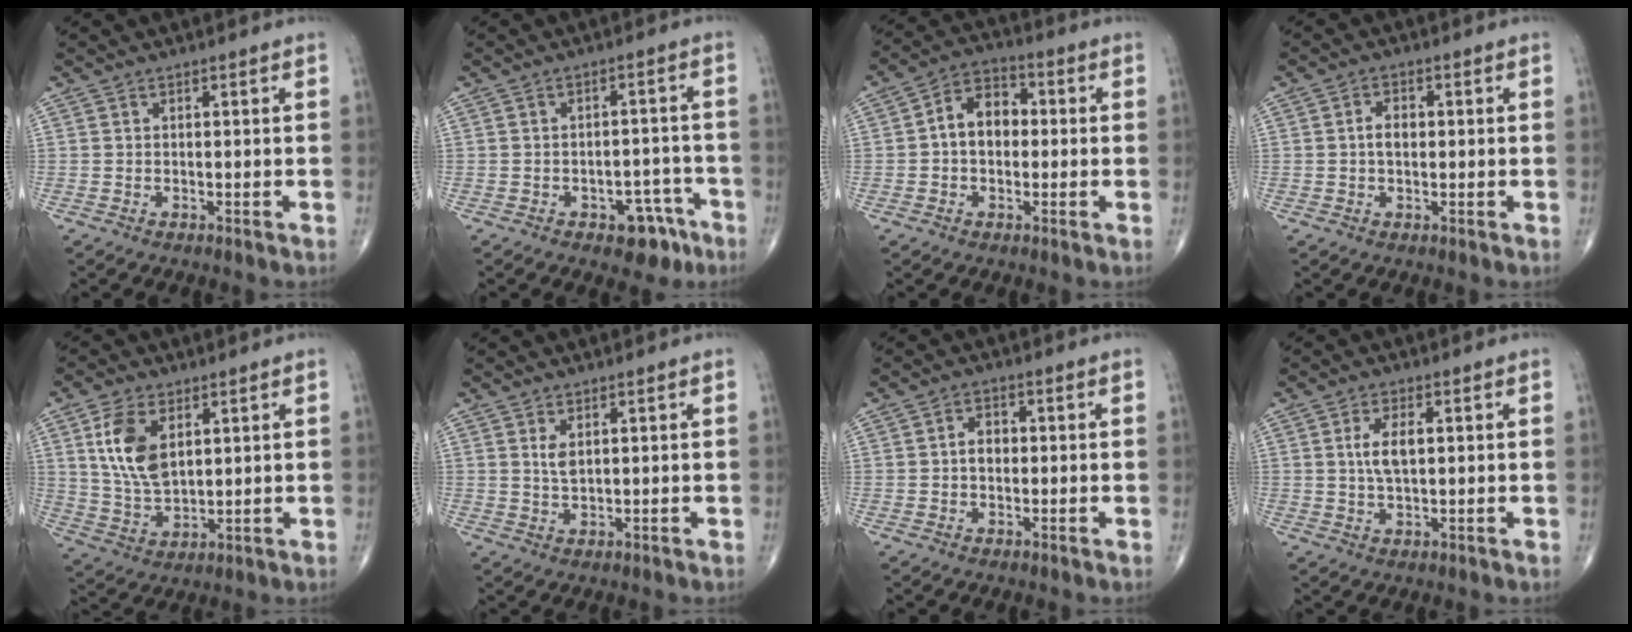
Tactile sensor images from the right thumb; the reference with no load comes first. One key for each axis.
{"total": 6.9, "fx": -4.0, "fy": 4.1, "fz": 3.9, "tx": -0.017, "ty": 0.037, "tz": -0.048}
{"total": 8.3, "fx": 0.2, "fy": 5.9, "fz": 5.9, "tx": -0.077, "ty": 0.027, "tz": -0.007}
{"total": 3.1, "fx": 0.1, "fy": 2.0, "fz": 2.3, "tx": -0.039, "ty": 0.008, "tz": 0.000}
{"total": 10.9, "fx": 3.7, "fy": 6.1, "fz": 8.2, "tx": -0.151, "ty": -0.015, "tz": 0.078}
{"total": 2.4, "fx": 0.9, "fy": 1.1, "fz": 1.9, "tx": -0.035, "ty": -0.005, "tz": 0.024}
{"total": 3.1, "fx": -0.1, "fy": 2.3, "fz": 2.1, "tx": -0.027, "ty": 0.011, "tz": -0.005}
{"total": 5.1, "fx": 1.0, "fy": 2.3, "fz": 4.4, "tx": -0.086, "ty": 0.001, "tz": 0.019}